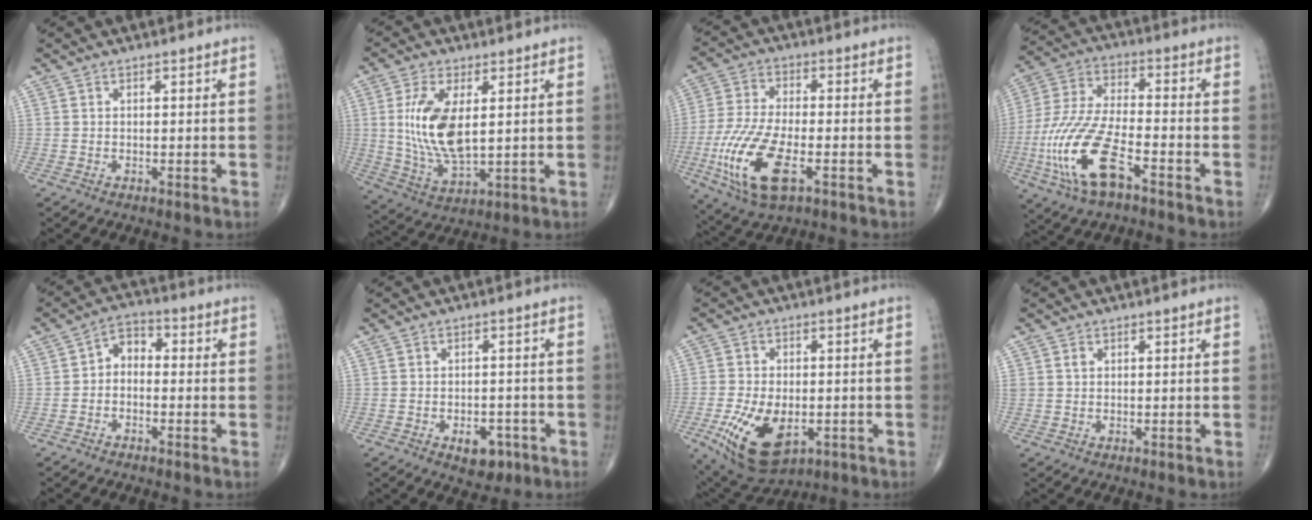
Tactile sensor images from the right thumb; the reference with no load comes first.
{"total": 13.0, "force": [2.1, 6.0, 11.3], "torque": [-0.227, -0.017, 0.051]}
{"total": 15.4, "force": [-5.2, 6.5, 12.9], "torque": [-0.284, 0.002, -0.092]}
{"total": 17.0, "force": [-7.1, 6.6, 14.0], "torque": [-0.311, 0.024, -0.131]}
{"total": 4.7, "force": [-0.7, 3.3, 3.2], "torque": [-0.034, 0.027, -0.030]}
{"total": 5.3, "force": [-2.4, 3.3, 3.3], "torque": [-0.028, 0.013, -0.026]}
{"total": 14.4, "force": [-4.6, 8.3, 10.9], "torque": [-0.198, 0.002, -0.061]}
{"total": 1.1, "force": [0.4, 0.9, 0.5], "torque": [-0.002, 0.000, 0.008]}